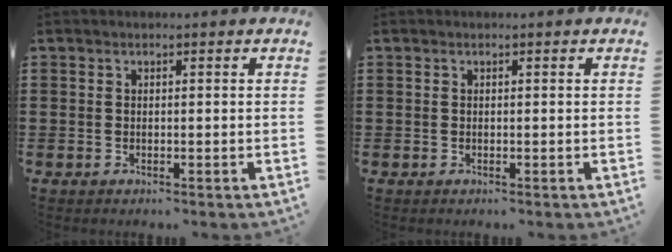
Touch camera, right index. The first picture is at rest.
{"total": 0.0}